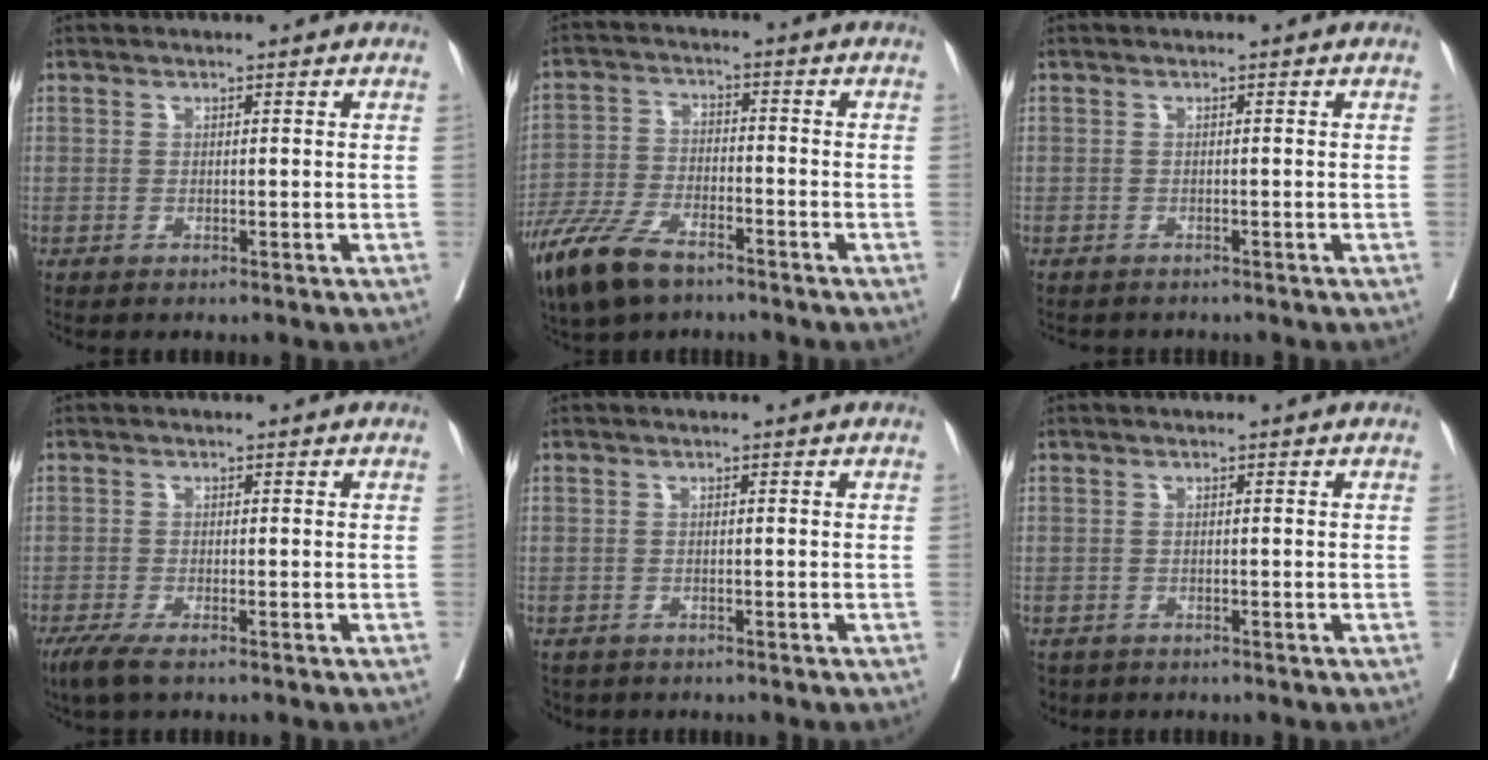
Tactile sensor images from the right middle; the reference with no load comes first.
{"total": 11.3, "force": [-8.1, 4.1, 6.8], "torque": [-0.148, -0.023, -0.153]}
{"total": 2.2, "force": [-2.0, 0.8, 0.4], "torque": [-0.013, -0.004, -0.028]}
{"total": 3.5, "force": [-2.4, 0.6, 2.4], "torque": [-0.047, -0.010, -0.047]}
{"total": 2.7, "force": [-2.2, 1.4, 0.4], "torque": [-0.008, -0.003, -0.036]}
{"total": 2.8, "force": [-2.2, 1.7, 0.4], "torque": [-0.008, -0.002, -0.037]}